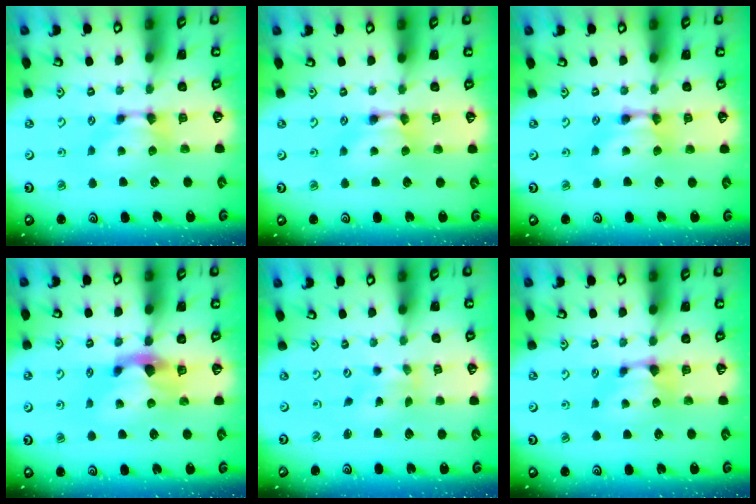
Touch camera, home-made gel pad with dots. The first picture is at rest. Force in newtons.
{"total": 1.2, "press": 1.2, "slide": 0.2}
{"total": 1.9, "press": 1.9, "slide": 0.1}
{"total": 2.9, "press": 2.6, "slide": 1.3}
{"total": 2.6, "press": 2.5, "slide": 0.9}
{"total": 0.9, "press": 0.7, "slide": 0.6}